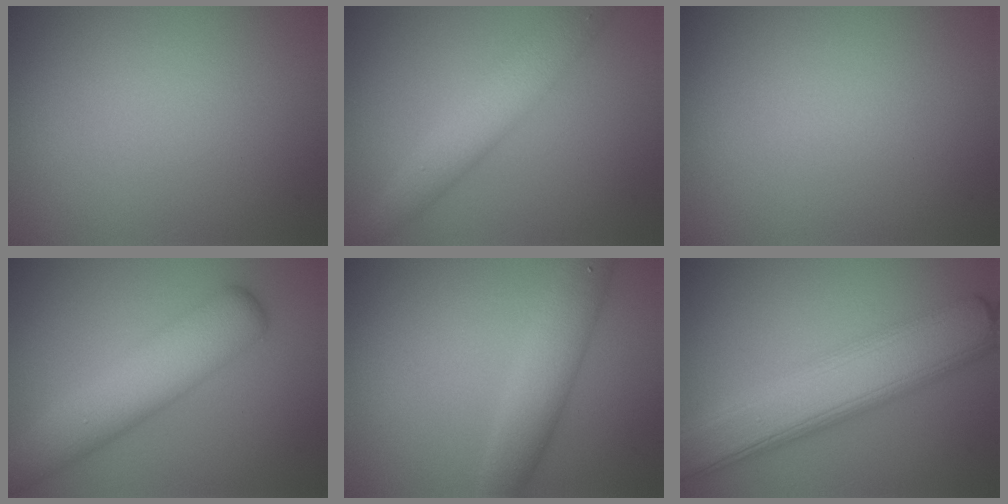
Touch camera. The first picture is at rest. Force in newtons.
{"total": 4.4, "press": 4.4, "slide": 0.1}
{"total": 0.0}
{"total": 6.5, "press": 6.5, "slide": 0.4}
{"total": 4.1, "press": 4.1, "slide": 0.0}
{"total": 8.4, "press": 8.4, "slide": 0.2}